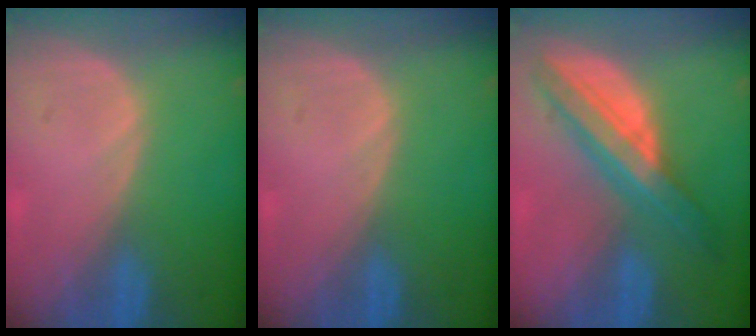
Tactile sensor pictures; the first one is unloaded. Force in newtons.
{"total": 0.0}
{"total": 8.5, "press": 8.5, "slide": 0.5}